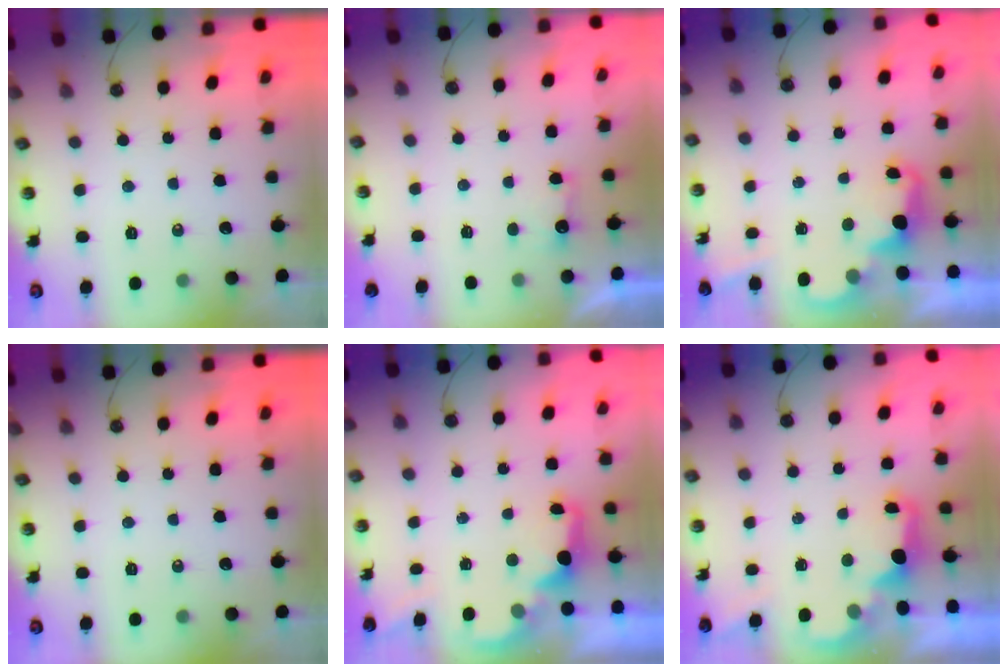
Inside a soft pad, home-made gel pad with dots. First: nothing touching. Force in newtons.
{"total": 2.3, "press": 2.2, "slide": 0.8}
{"total": 2.5, "press": 2.5, "slide": 0.5}
{"total": 0.0}
{"total": 2.5, "press": 2.4, "slide": 0.6}
{"total": 2.4, "press": 2.3, "slide": 0.8}